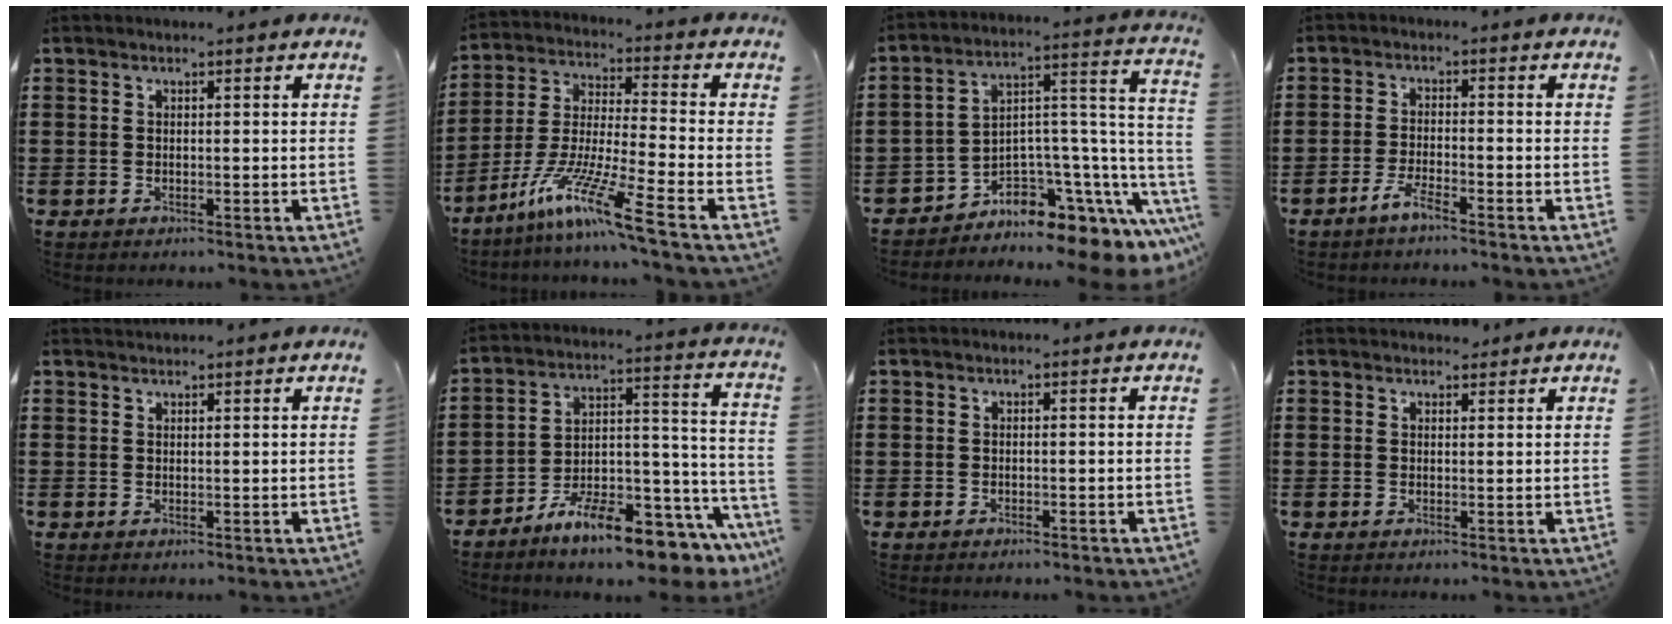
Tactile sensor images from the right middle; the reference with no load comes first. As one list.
[{"total": 10.9, "force": [-7.9, 0.2, 7.5], "torque": [-0.156, -0.008, -0.160]}, {"total": 5.0, "force": [-3.8, 2.6, 2.1], "torque": [-0.041, -0.029, -0.070]}, {"total": 3.1, "force": [-2.4, 0.3, 2.0], "torque": [-0.043, 0.003, -0.046]}, {"total": 0.8, "force": [0.8, 0.2, 0.0], "torque": [-0.001, 0.000, 0.015]}, {"total": 11.4, "force": [-10.1, 1.5, 5.1], "torque": [-0.067, 0.034, -0.189]}, {"total": 0.5, "force": [-0.5, 0.1, 0.1], "torque": [-0.004, -0.001, -0.010]}, {"total": 1.3, "force": [1.2, 0.5, 0.0], "torque": [0.007, 0.000, 0.020]}]